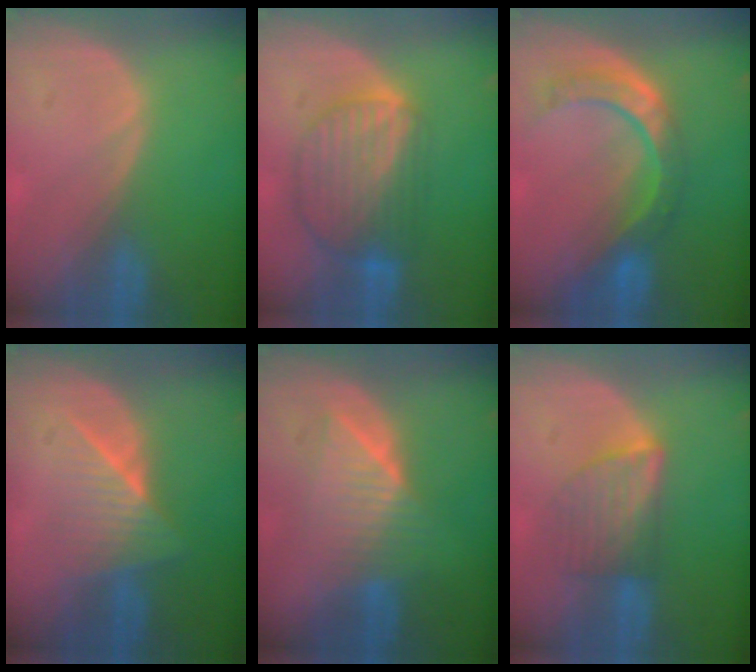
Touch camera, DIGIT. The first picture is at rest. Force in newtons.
{"total": 8.8, "press": 7.7, "slide": 4.2}
{"total": 8.7, "press": 7.3, "slide": 4.7}
{"total": 6.5, "press": 6.0, "slide": 2.3}
{"total": 6.4, "press": 6.3, "slide": 1.0}
{"total": 6.0, "press": 6.0, "slide": 1.0}